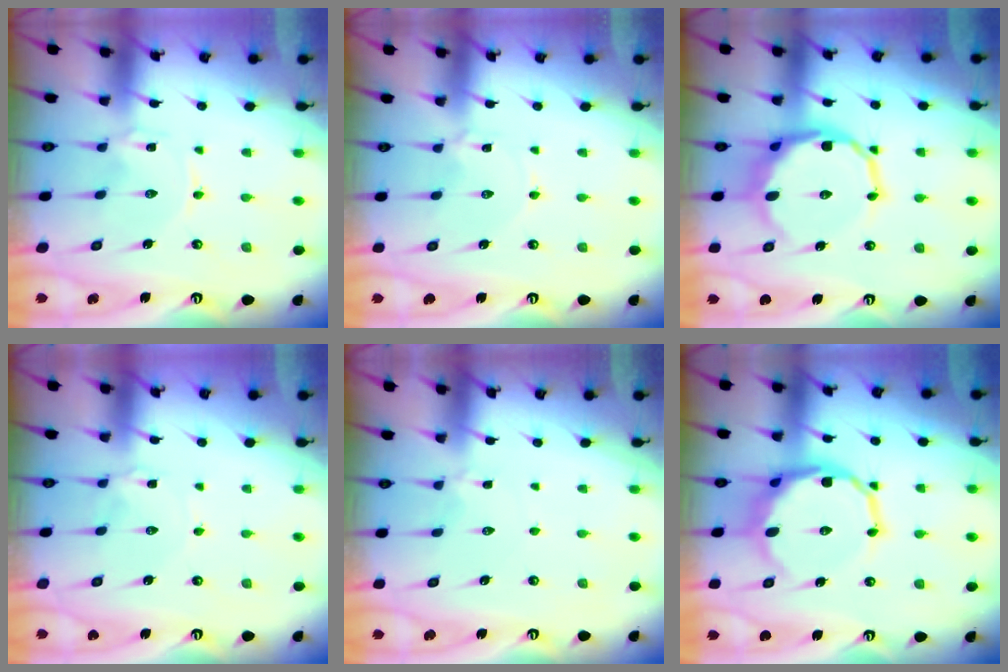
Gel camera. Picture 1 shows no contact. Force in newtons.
{"total": 2.3, "press": 2.3, "slide": 0.4}
{"total": 11.5, "press": 10.9, "slide": 3.9}
{"total": 2.7, "press": 2.7, "slide": 0.5}
{"total": 3.3, "press": 3.3, "slide": 0.5}
{"total": 11.5, "press": 10.9, "slide": 3.9}